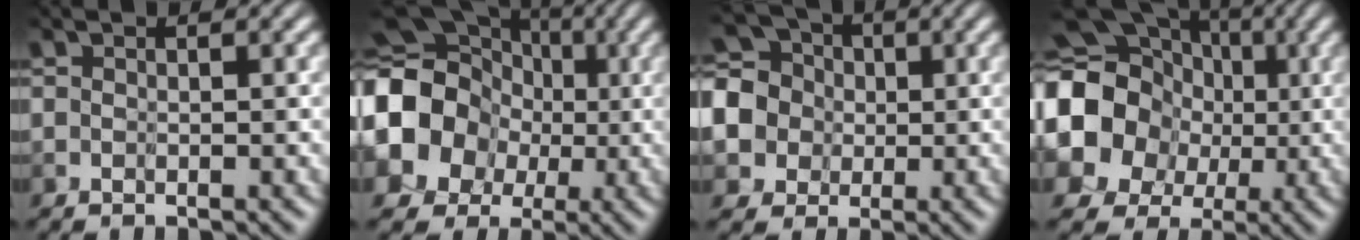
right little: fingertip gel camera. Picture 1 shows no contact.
{"total": 12.2, "force": [-0.9, 11.2, 4.8], "torque": [-0.130, -0.007, -0.046]}
{"total": 5.8, "force": [0.5, 5.4, 1.9], "torque": [-0.072, 0.001, -0.016]}
{"total": 15.2, "force": [0.9, 14.1, 5.5], "torque": [-0.161, 0.007, -0.014]}